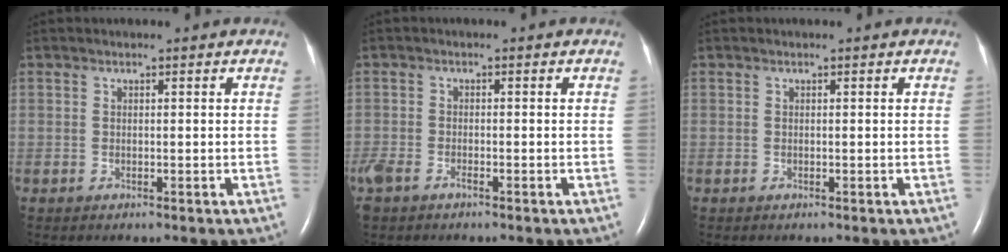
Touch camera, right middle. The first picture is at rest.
{"total": 5.4, "force": [-3.5, 2.7, 3.1], "torque": [-0.081, -0.007, -0.066]}
{"total": 0.0}